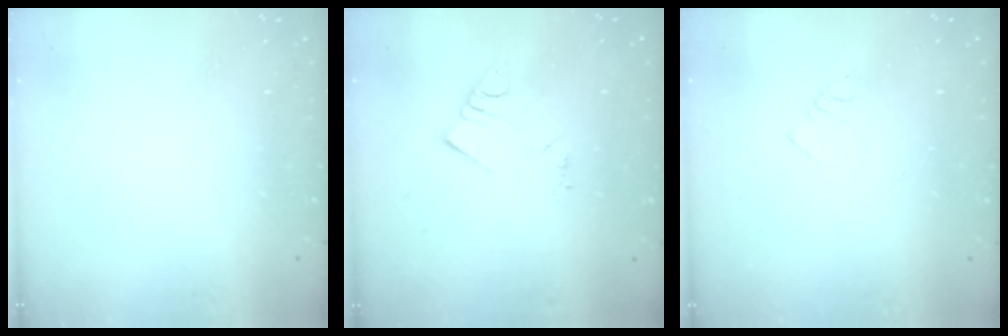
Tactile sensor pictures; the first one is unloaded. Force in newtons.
{"total": 5.0, "press": 5.0, "slide": 0.2}
{"total": 3.9, "press": 3.9, "slide": 0.4}